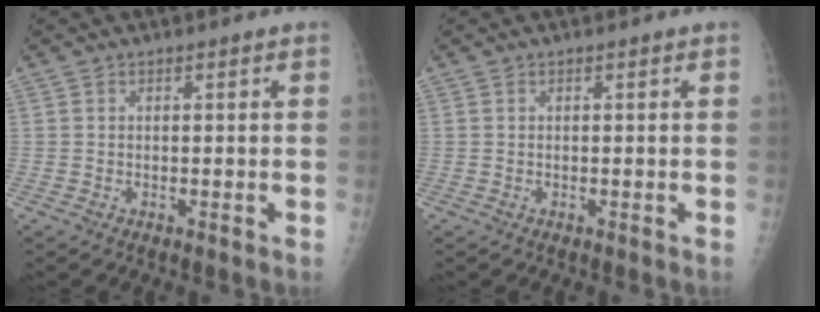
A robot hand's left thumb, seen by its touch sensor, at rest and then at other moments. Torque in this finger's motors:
{"motor_torque": [0.00, 0.01, 0.00, 0.00, 0.00]}